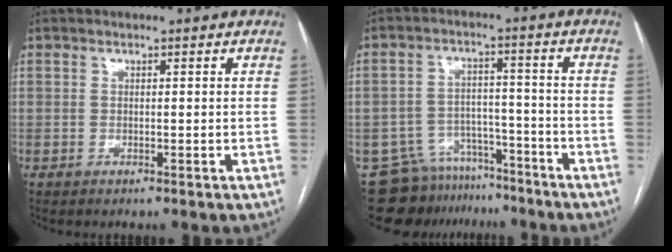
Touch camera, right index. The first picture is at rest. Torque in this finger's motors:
{"motor_torque": [-0.66, -0.76, -0.48, -0.21]}